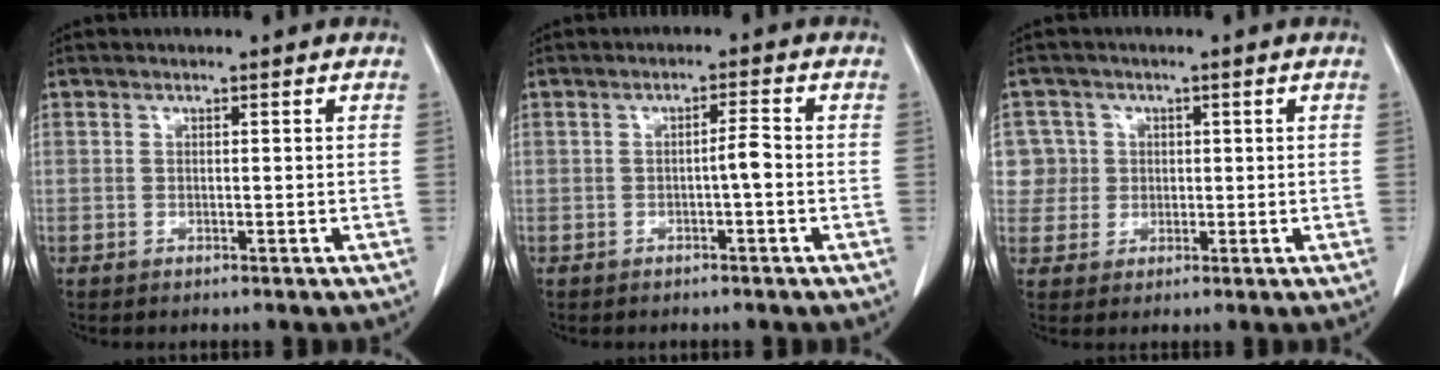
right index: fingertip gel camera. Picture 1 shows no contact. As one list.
[{"total": 2.2, "force": [-0.6, 0.0, 2.1], "torque": [-0.032, 0.003, -0.012]}, {"total": 5.2, "force": [1.1, 5.1, -0.2], "torque": [0.020, 0.017, 0.023]}]